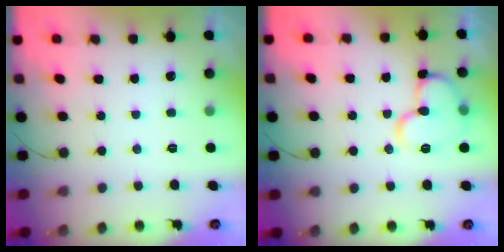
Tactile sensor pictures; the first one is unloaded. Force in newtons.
{"total": 11.9, "press": 11.8, "slide": 1.4}